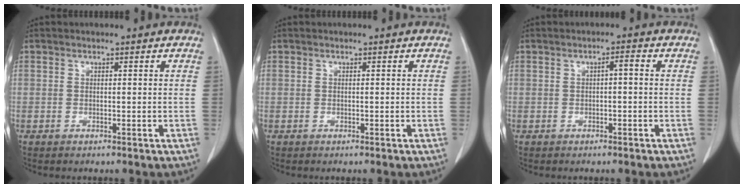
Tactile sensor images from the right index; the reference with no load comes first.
{"total": 0.0}
{"total": 1.8, "force": [0.1, 0.6, 1.7], "torque": [-0.031, 0.010, 0.004]}